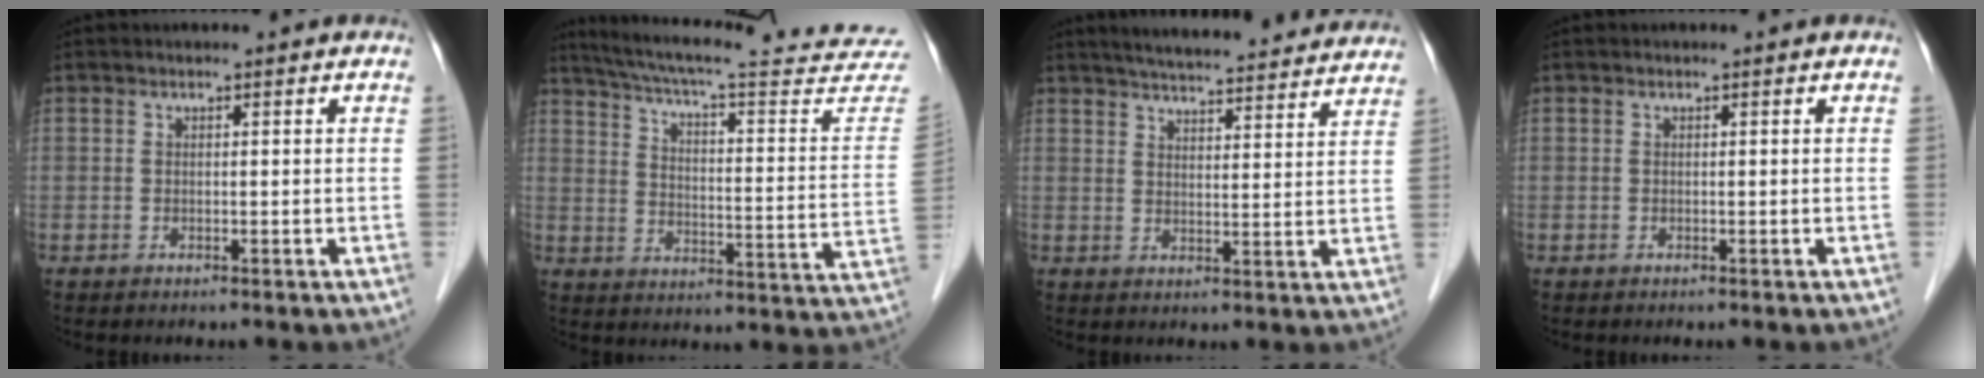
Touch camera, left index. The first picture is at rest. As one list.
[{"total": 29.2, "force": [27.1, 0.8, 10.9], "torque": [-0.168, -0.089, 0.339]}, {"total": 21.2, "force": [19.6, 2.6, 7.6], "torque": [-0.110, 0.008, 0.249]}, {"total": 0.0}]